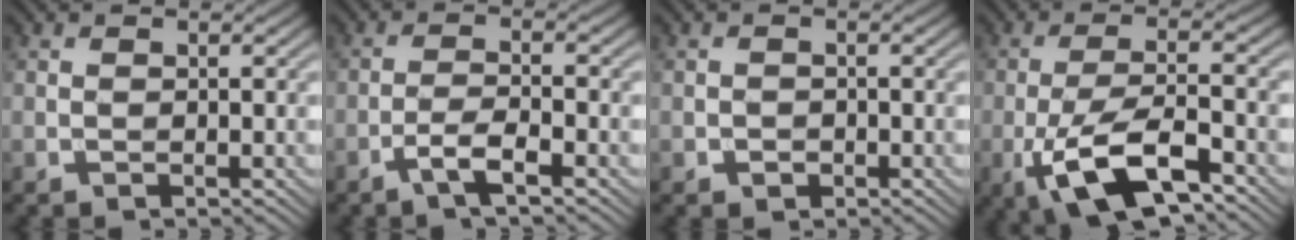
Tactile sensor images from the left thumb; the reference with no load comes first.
{"total": 3.3, "force": [-2.1, 0.5, 2.5], "torque": [-0.054, 0.007, -0.049]}
{"total": 1.1, "force": [-0.5, 0.9, 0.4], "torque": [-0.004, -0.002, -0.011]}
{"total": 10.9, "force": [-5.5, 3.6, 8.8], "torque": [-0.168, -0.004, -0.104]}